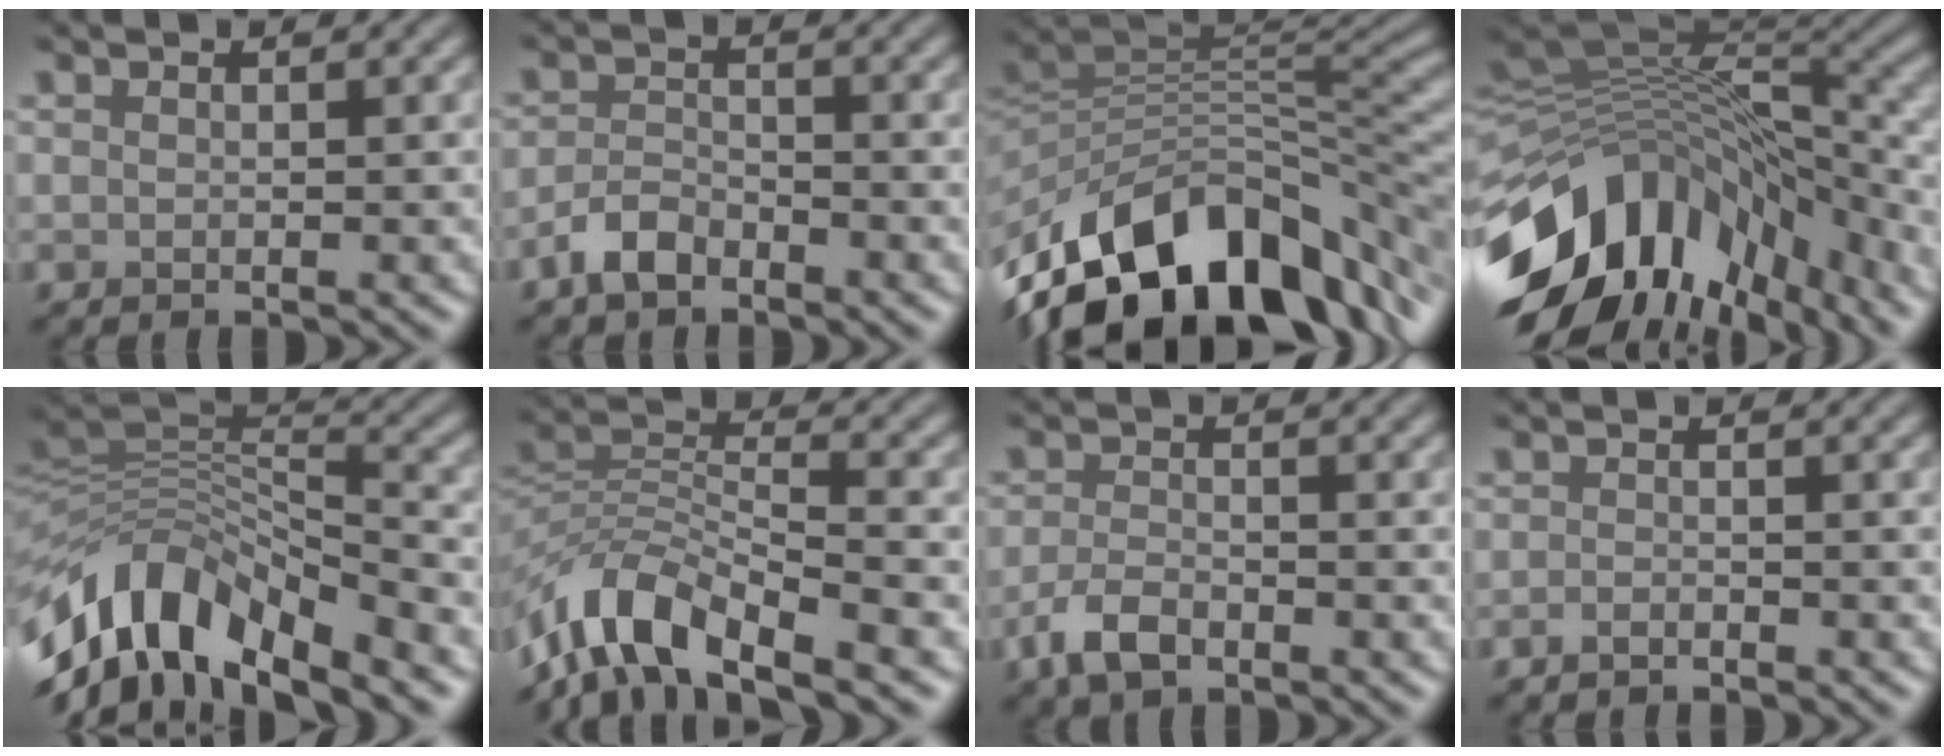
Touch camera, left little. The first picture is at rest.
{"total": 2.5, "force": [-1.9, 1.1, 1.2], "torque": [-0.027, 0.005, -0.043]}
{"total": 15.5, "force": [-7.7, 8.2, 10.6], "torque": [-0.196, 0.006, -0.131]}
{"total": 13.7, "force": [-6.4, 8.2, 8.9], "torque": [-0.179, 0.007, -0.105]}
{"total": 11.1, "force": [-5.7, 5.3, 7.9], "torque": [-0.143, 0.019, -0.116]}
{"total": 8.8, "force": [-6.5, 3.0, 5.1], "torque": [-0.088, -0.001, -0.137]}
{"total": 3.1, "force": [-2.0, 1.4, 2.0], "torque": [-0.044, -0.002, -0.045]}
{"total": 1.0, "force": [-0.8, 0.2, 0.5], "torque": [-0.008, 0.000, -0.016]}